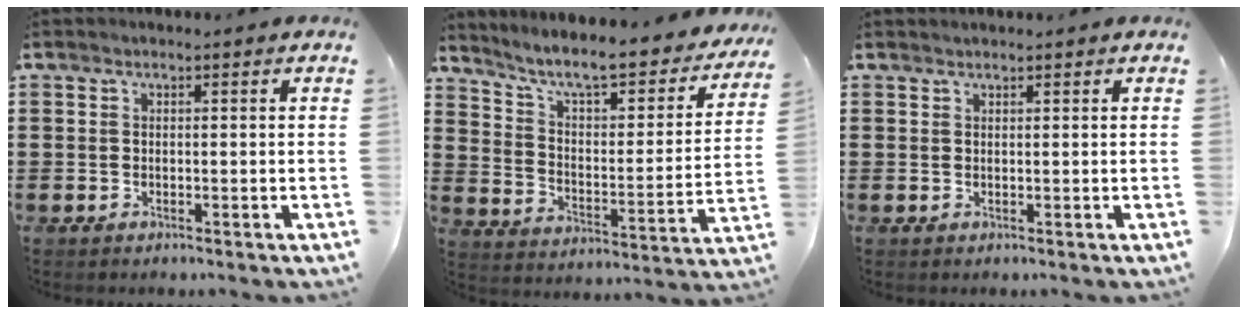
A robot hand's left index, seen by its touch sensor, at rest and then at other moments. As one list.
[{"total": 7.6, "force": [6.5, 0.9, 4.0], "torque": [-0.096, -0.050, 0.103]}, {"total": 0.5, "force": [0.5, 0.0, 0.1], "torque": [-0.003, -0.001, 0.011]}]